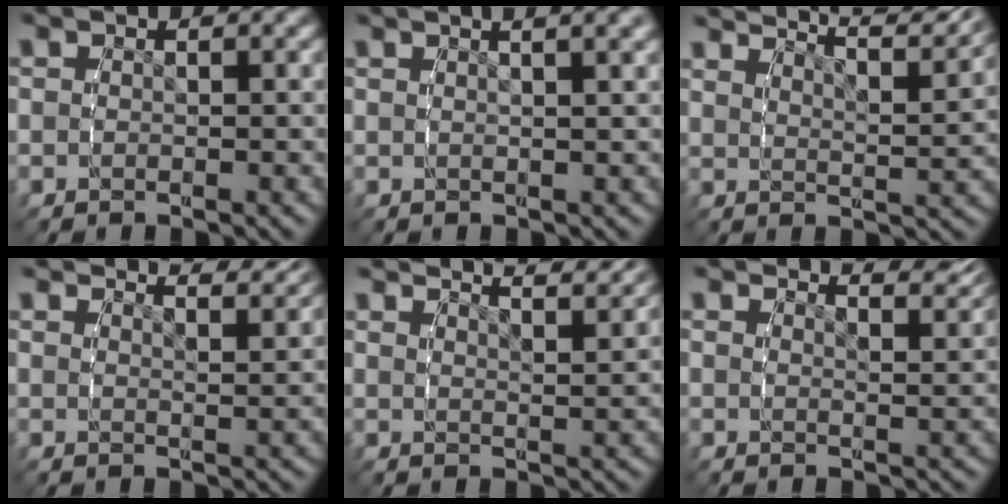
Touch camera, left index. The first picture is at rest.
{"total": 4.1, "force": [2.6, 0.4, 3.1], "torque": [-0.027, 0.020, 0.035]}
{"total": 9.2, "force": [7.9, 1.7, 4.4], "torque": [-0.059, 0.016, 0.116]}
{"total": 5.5, "force": [5.1, 0.1, 1.9], "torque": [-0.020, 0.010, 0.078]}
{"total": 6.6, "force": [5.9, 0.6, 2.9], "torque": [-0.038, 0.009, 0.091]}
{"total": 5.3, "force": [4.9, 0.3, 2.0], "torque": [-0.022, 0.010, 0.072]}